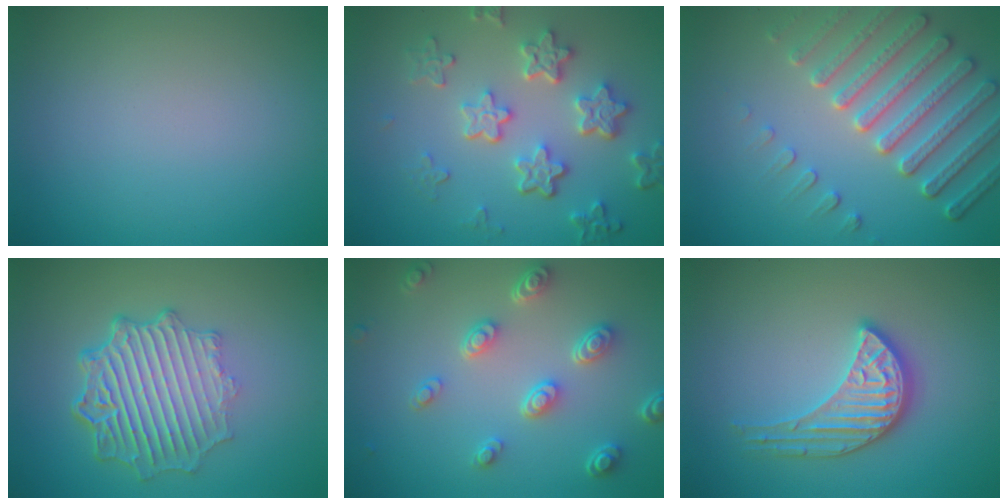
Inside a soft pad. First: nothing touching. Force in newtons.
{"total": 5.5, "press": 4.2, "slide": 3.6}
{"total": 6.2, "press": 5.1, "slide": 3.5}
{"total": 7.2, "press": 5.2, "slide": 4.9}
{"total": 4.5, "press": 3.5, "slide": 2.9}
{"total": 3.7, "press": 3.4, "slide": 1.5}